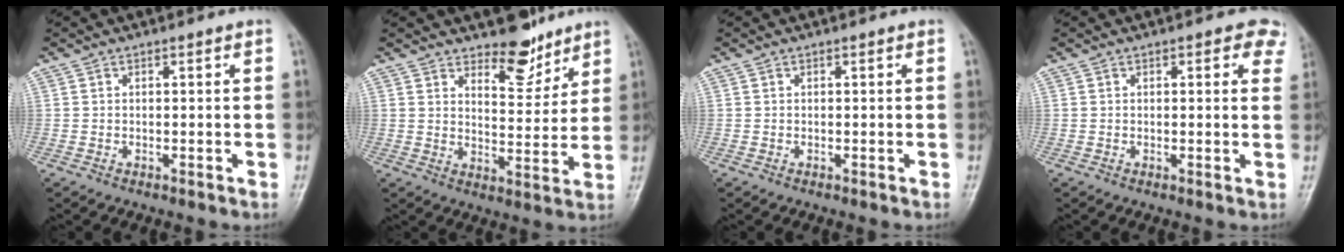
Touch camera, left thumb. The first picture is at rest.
{"total": 7.9, "force": [6.2, 3.4, 3.5], "torque": [-0.024, -0.051, 0.100]}
{"total": 0.0}
{"total": 4.1, "force": [2.2, 2.2, 2.8], "torque": [0.002, -0.004, 0.015]}